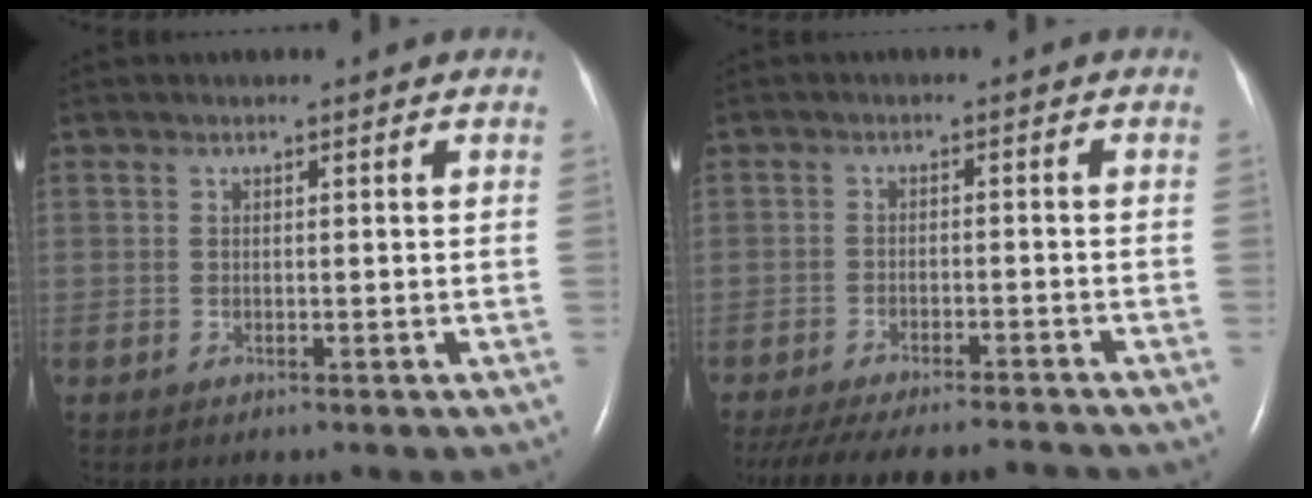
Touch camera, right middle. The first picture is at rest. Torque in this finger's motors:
{"motor_torque": [0.51, -0.54, 0.11, 0.07]}